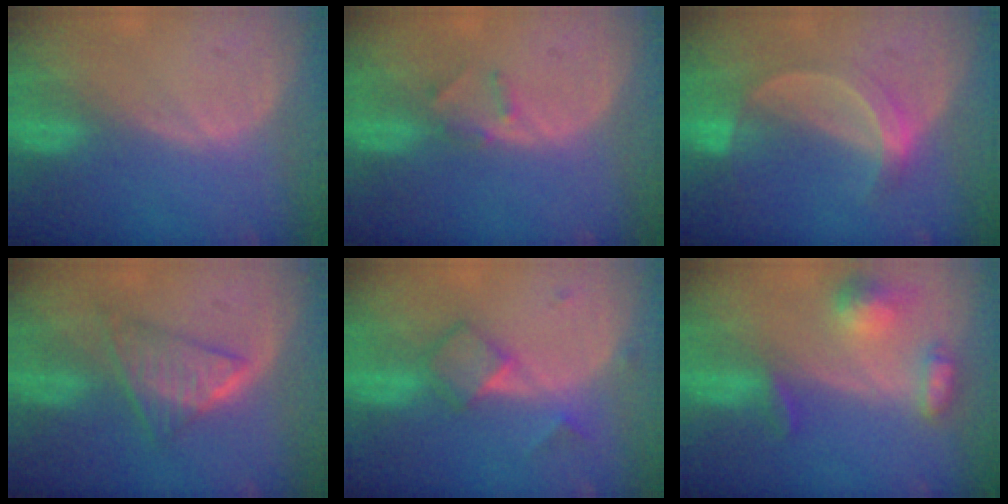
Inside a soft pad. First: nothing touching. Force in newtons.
{"total": 1.9, "press": 1.7, "slide": 0.9}
{"total": 5.1, "press": 4.8, "slide": 2.0}
{"total": 5.9, "press": 5.6, "slide": 2.0}
{"total": 5.0, "press": 4.8, "slide": 1.3}
{"total": 5.9, "press": 5.8, "slide": 1.2}